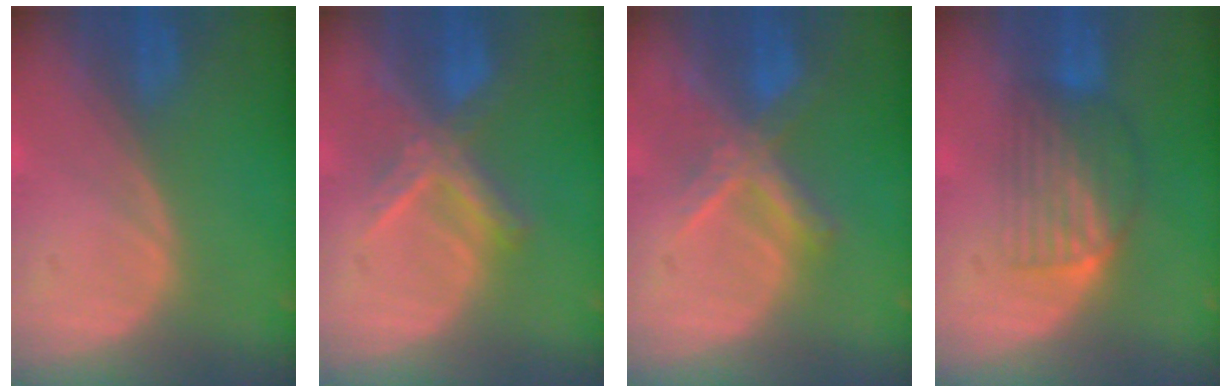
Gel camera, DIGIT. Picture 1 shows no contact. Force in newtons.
{"total": 6.7, "press": 6.1, "slide": 2.9}
{"total": 7.3, "press": 6.2, "slide": 3.8}
{"total": 6.8, "press": 6.0, "slide": 3.2}